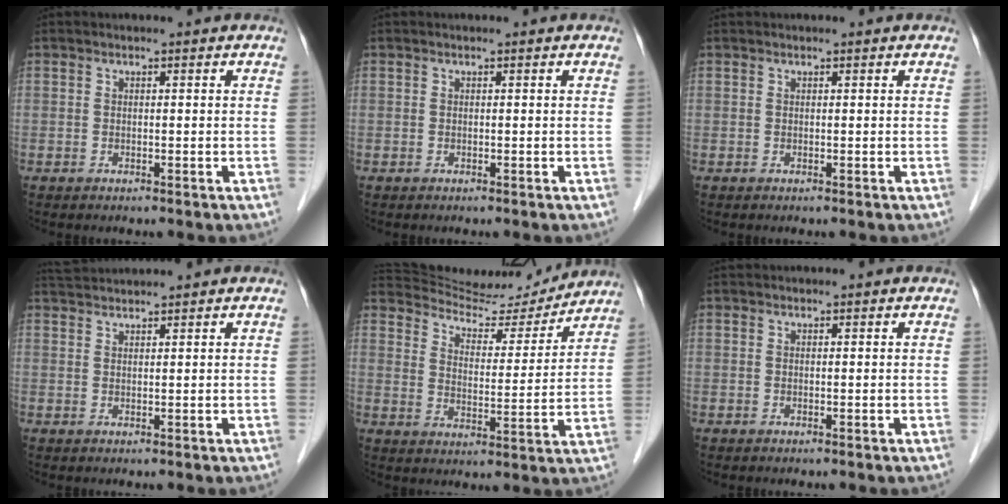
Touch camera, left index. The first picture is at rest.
{"total": 0.0}
{"total": 0.6, "force": [0.6, 0.1, 0.1], "torque": [-0.006, 0.015, 0.015]}
{"total": 4.8, "force": [4.6, -0.7, 1.0], "torque": [-0.019, 0.027, 0.083]}
{"total": 16.9, "force": [16.2, 2.9, 3.5], "torque": [-0.057, -0.011, 0.237]}
{"total": 1.7, "force": [1.6, 0.2, 0.4], "torque": [-0.009, 0.025, 0.027]}